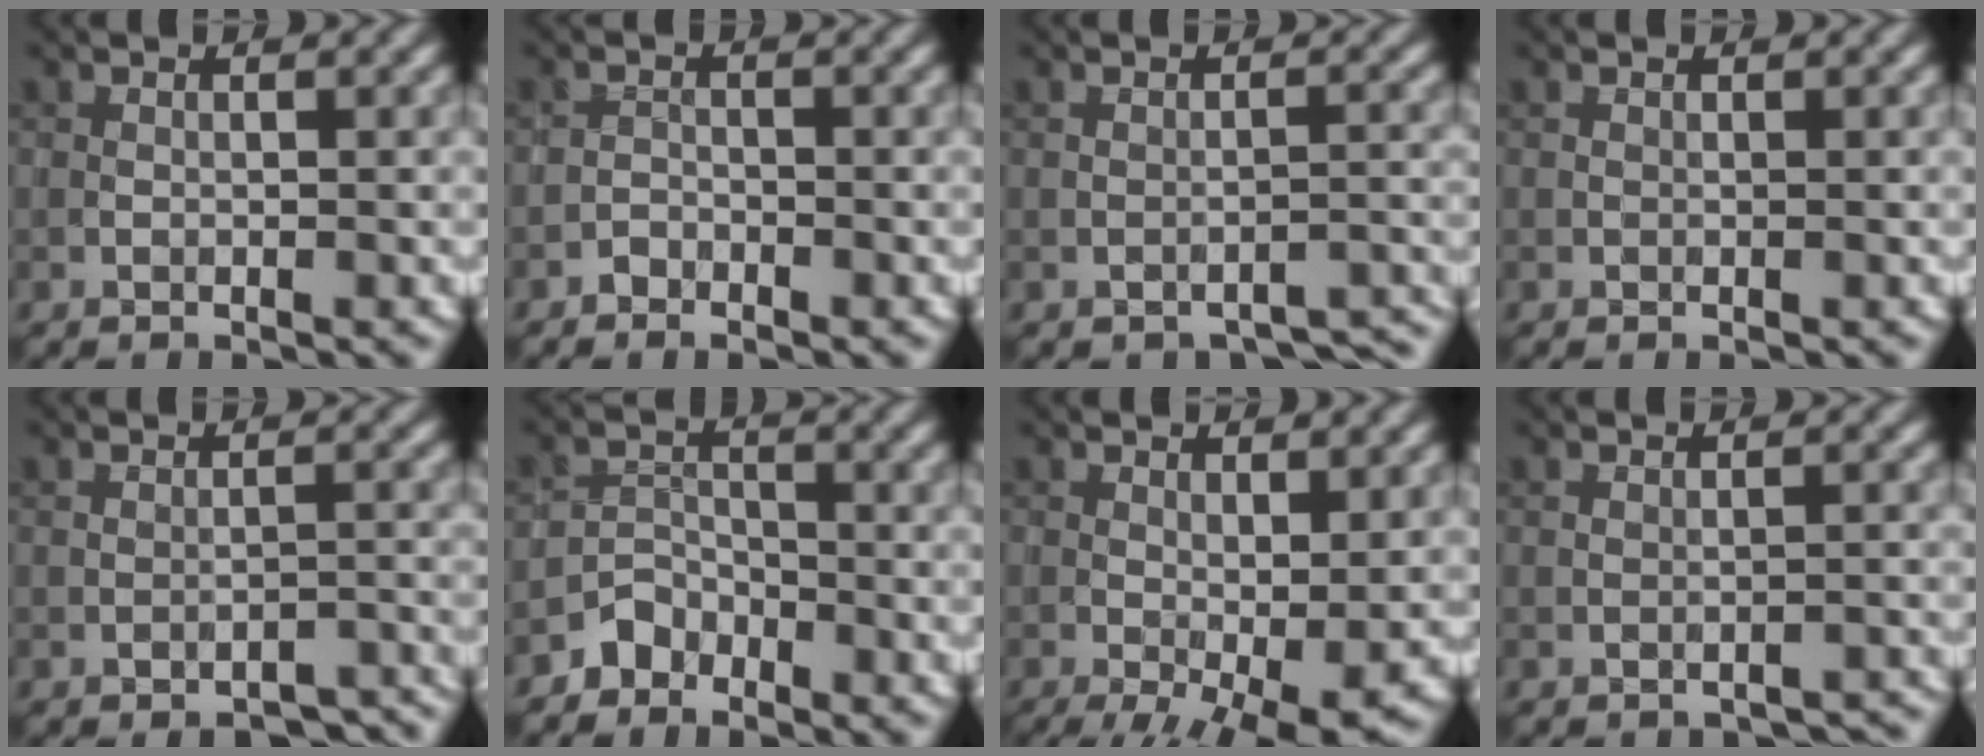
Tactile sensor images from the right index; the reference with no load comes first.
{"total": 0.8, "force": [-0.7, 0.4, -0.1], "torque": [0.005, 0.004, -0.014]}
{"total": 3.0, "force": [-2.6, 1.0, 1.0], "torque": [-0.011, 0.005, -0.030]}
{"total": 0.0}
{"total": 2.7, "force": [-2.2, 1.1, 1.2], "torque": [-0.011, 0.004, -0.028]}
{"total": 2.1, "force": [-1.7, 1.3, 0.0], "torque": [0.008, 0.013, -0.036]}
{"total": 5.3, "force": [-1.6, 2.0, 4.7], "torque": [-0.072, -0.012, -0.017]}
{"total": 1.6, "force": [-1.5, 0.5, 0.3], "torque": [0.002, 0.005, -0.019]}